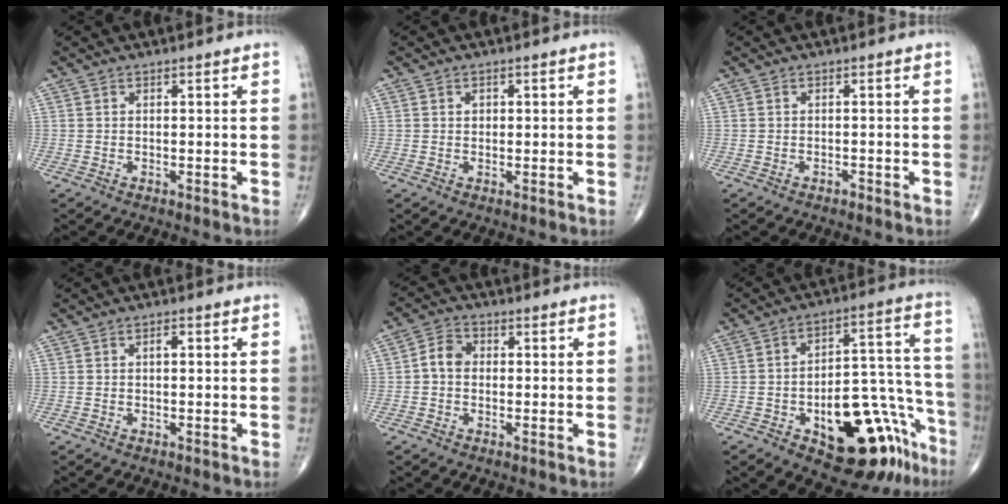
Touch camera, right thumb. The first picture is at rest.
{"total": 1.3, "force": [0.3, 1.0, 0.7], "torque": [-0.005, 0.001, 0.005]}
{"total": 0.6, "force": [-0.5, 0.3, 0.3], "torque": [-0.002, 0.001, -0.011]}
{"total": 1.1, "force": [0.1, 0.6, 1.0], "torque": [-0.013, 0.003, -0.001]}
{"total": 4.1, "force": [-0.3, 3.2, 2.5], "torque": [-0.039, 0.016, -0.015]}
{"total": 21.5, "force": [-11.2, 9.5, 15.6], "torque": [-0.143, 0.099, -0.148]}